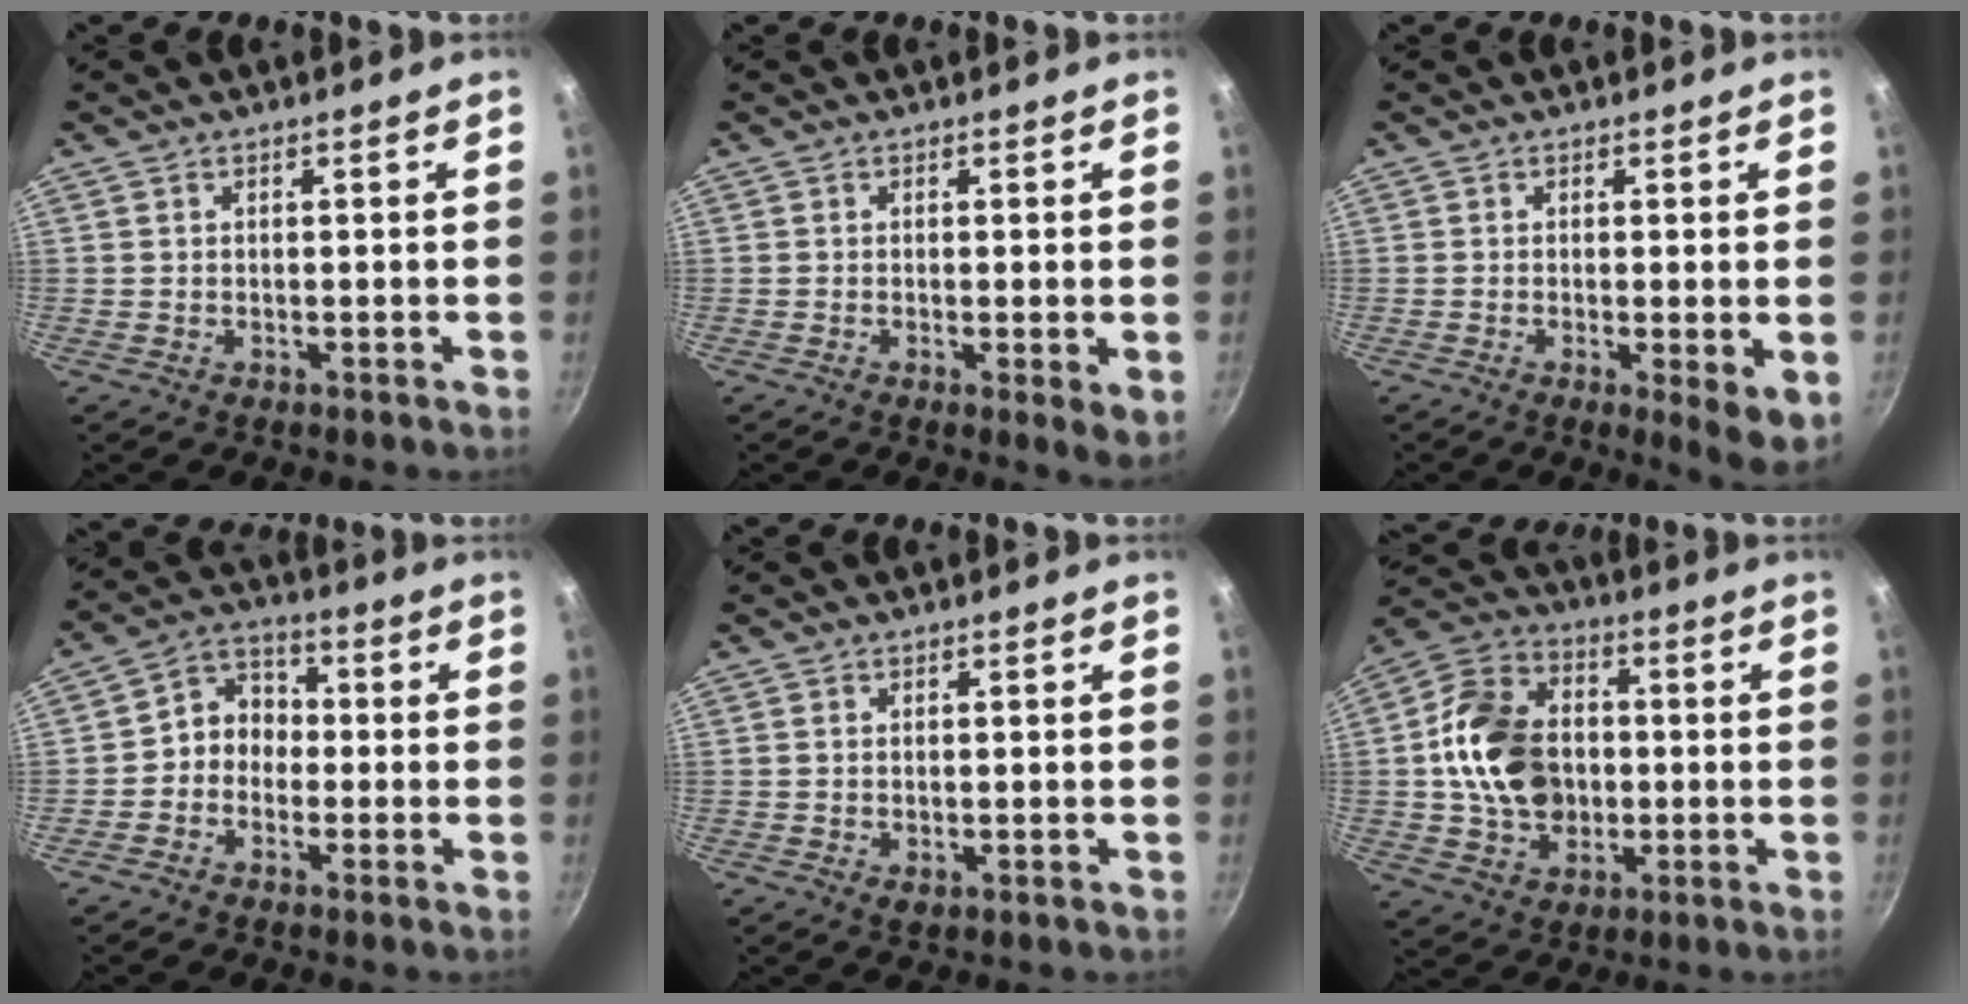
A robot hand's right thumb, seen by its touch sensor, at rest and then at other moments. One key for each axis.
{"total": 3.6, "fx": -0.4, "fy": 0.8, "fz": 3.5, "tx": -0.051, "ty": -0.015, "tz": -0.008}
{"total": 5.8, "fx": -0.9, "fy": 1.3, "fz": 5.6, "tx": -0.073, "ty": -0.016, "tz": -0.011}
{"total": 6.6, "fx": -1.2, "fy": 5.7, "fz": 3.2, "tx": -0.018, "ty": 0.031, "tz": -0.039}
{"total": 1.3, "fx": -0.1, "fy": 0.8, "fz": 1.1, "tx": -0.016, "ty": -0.003, "tz": -0.001}
{"total": 16.8, "fx": 0.0, "fy": 12.6, "fz": 11.0, "tx": -0.171, "ty": 0.022, "tz": -0.006}